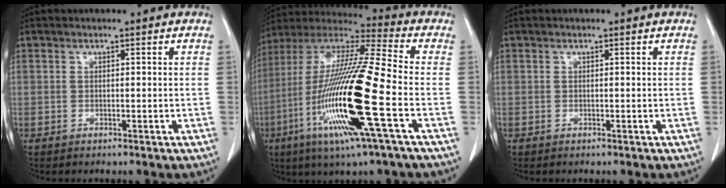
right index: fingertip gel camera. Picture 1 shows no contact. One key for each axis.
{"total": 22.3, "fx": -6.4, "fy": 0.7, "fz": 21.3, "tx": -0.448, "ty": -0.030, "tz": -0.128}
{"total": 0.0}